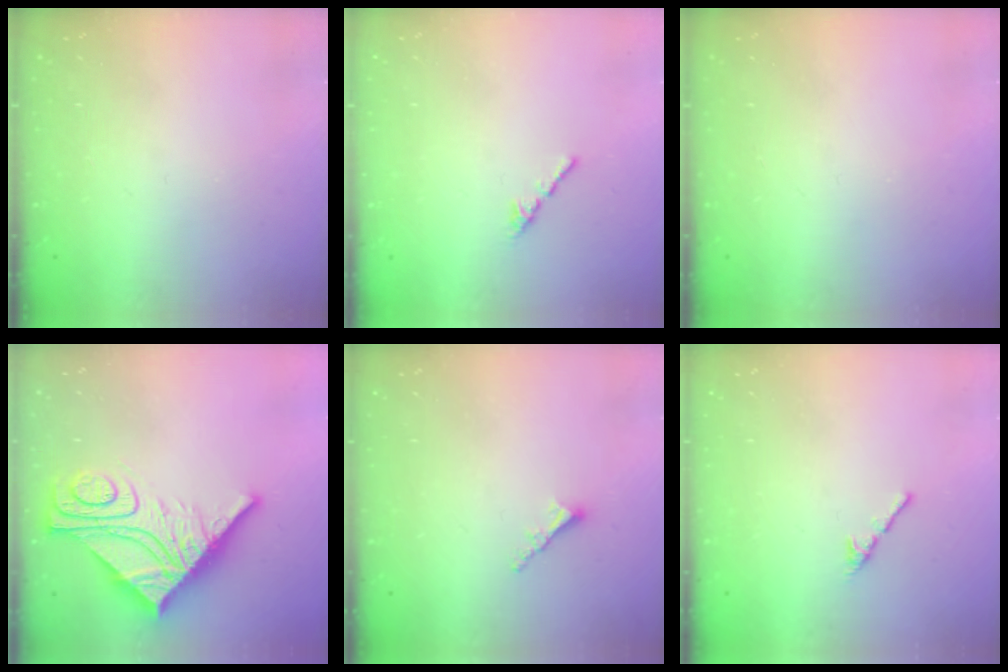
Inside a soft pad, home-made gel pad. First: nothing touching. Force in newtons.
{"total": 0.8, "press": 0.7, "slide": 0.5}
{"total": 0.0}
{"total": 17.5, "press": 17.4, "slide": 1.6}
{"total": 2.3, "press": 2.2, "slide": 0.6}
{"total": 2.7, "press": 2.6, "slide": 0.8}